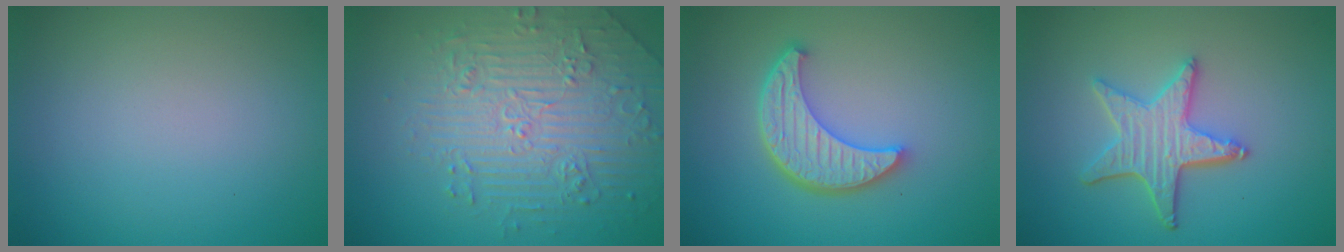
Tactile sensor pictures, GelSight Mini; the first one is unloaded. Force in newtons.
{"total": 4.6, "press": 4.5, "slide": 0.5}
{"total": 5.5, "press": 4.2, "slide": 3.4}
{"total": 4.1, "press": 3.6, "slide": 2.0}